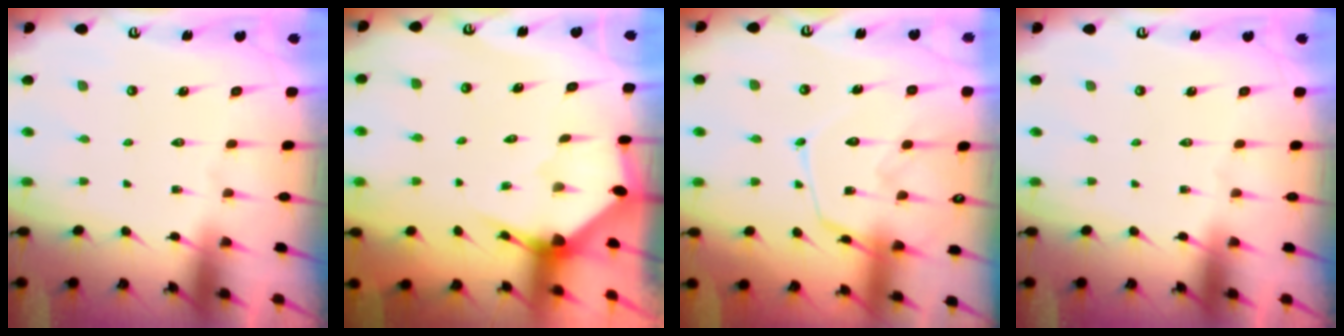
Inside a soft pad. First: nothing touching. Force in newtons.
{"total": 2.8, "press": 2.8, "slide": 0.3}
{"total": 12.8, "press": 12.8, "slide": 0.4}
{"total": 0.0}